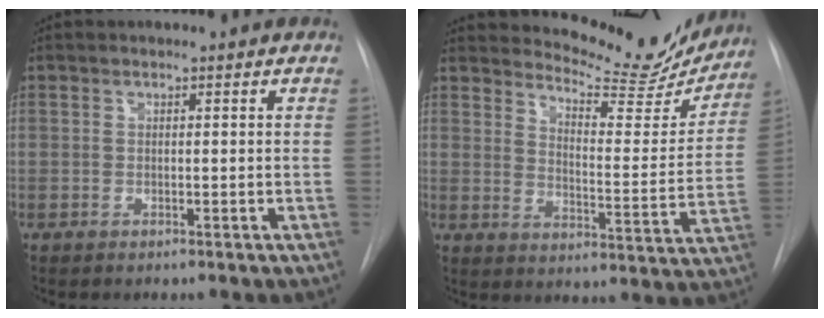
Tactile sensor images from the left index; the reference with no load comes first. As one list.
[{"total": 16.6, "force": [15.9, 3.3, 3.7], "torque": [-0.043, -0.060, 0.194]}]